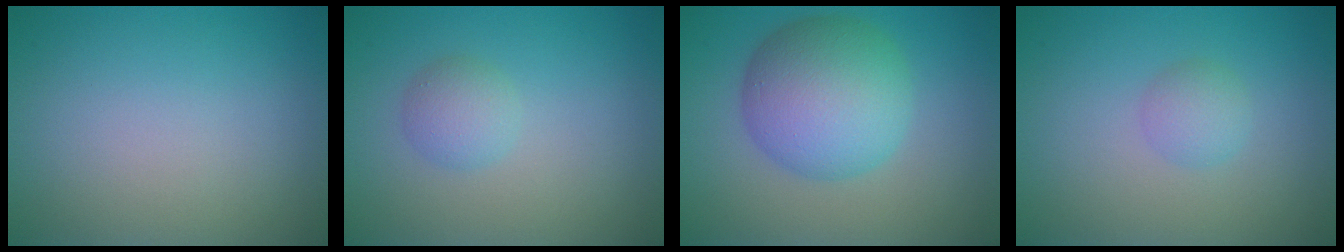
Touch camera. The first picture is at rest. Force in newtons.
{"total": 1.9, "press": 1.9, "slide": 0.0}
{"total": 8.0, "press": 8.0, "slide": 0.1}
{"total": 1.7, "press": 1.7, "slide": 0.1}